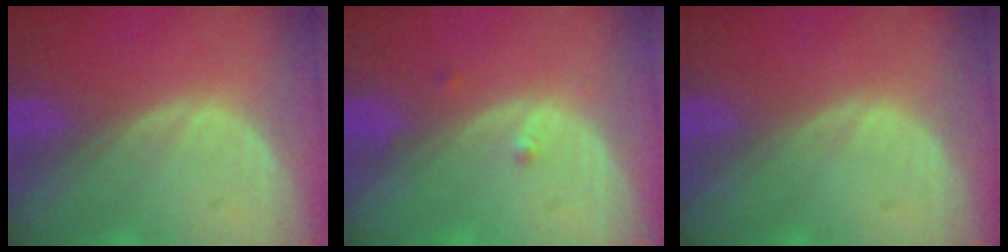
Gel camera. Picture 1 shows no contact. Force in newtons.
{"total": 1.0, "press": 0.8, "slide": 0.6}
{"total": 0.0}